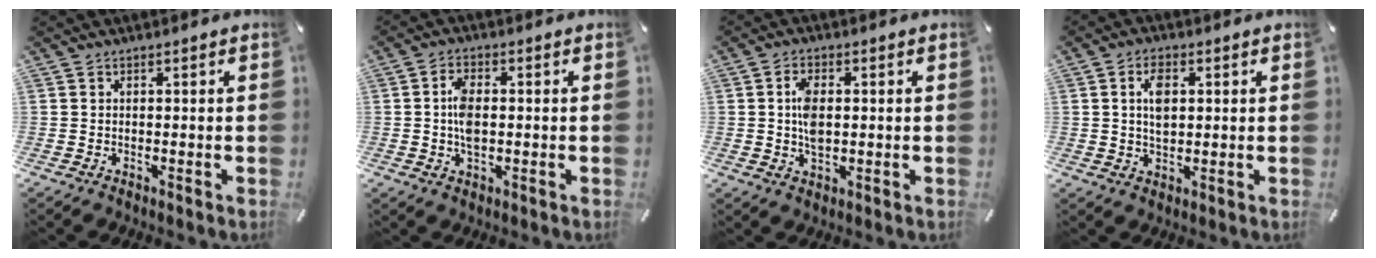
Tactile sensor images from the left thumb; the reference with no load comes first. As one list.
[{"total": 5.5, "force": [-0.1, 3.1, 4.6], "torque": [-0.101, 0.003, -0.005]}, {"total": 5.6, "force": [0.4, 3.2, 4.5], "torque": [-0.098, -0.001, 0.001]}, {"total": 5.3, "force": [1.3, 3.4, 3.9], "torque": [-0.067, 0.003, 0.018]}]